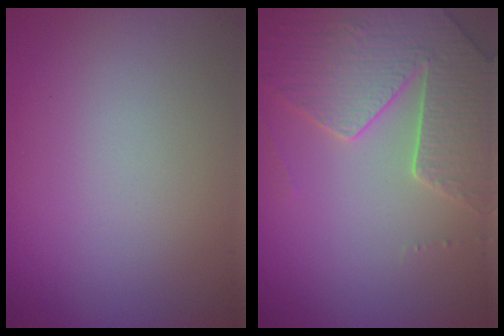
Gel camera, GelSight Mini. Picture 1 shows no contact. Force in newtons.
{"total": 4.8, "press": 4.6, "slide": 1.5}